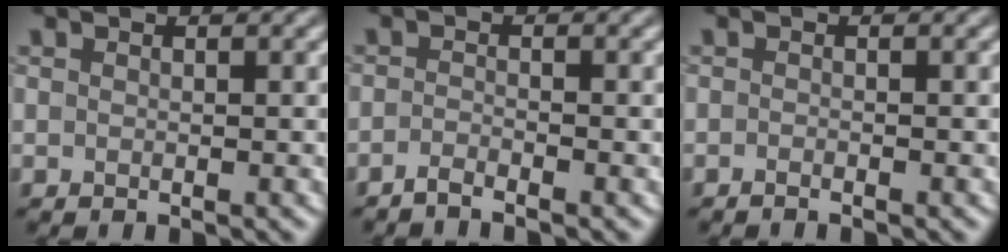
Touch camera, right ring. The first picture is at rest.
{"total": 1.1, "force": [-1.1, -0.1, 0.4], "torque": [-0.013, 0.000, -0.028]}
{"total": 0.6, "force": [-0.5, -0.1, 0.2], "torque": [-0.007, -0.001, -0.012]}